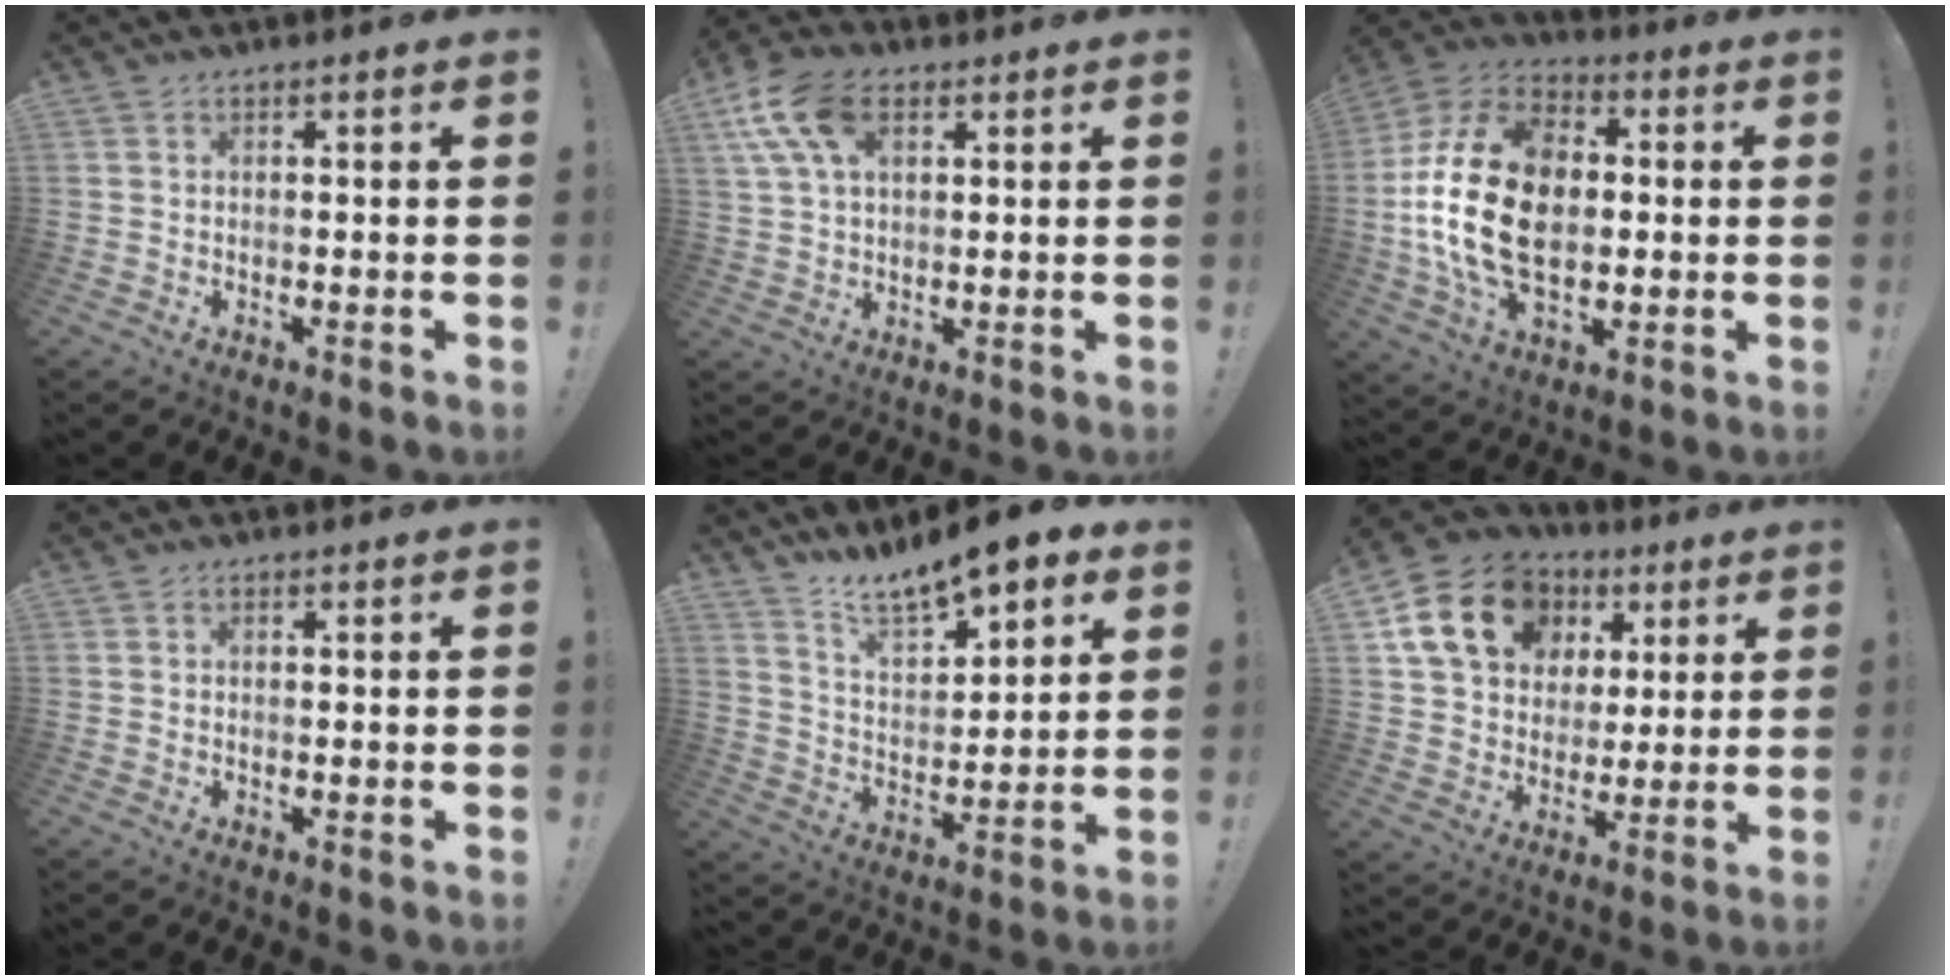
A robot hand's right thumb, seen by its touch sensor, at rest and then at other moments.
{"total": 12.9, "force": [5.3, 7.6, 9.0], "torque": [-0.173, -0.003, 0.100]}
{"total": 24.7, "force": [-0.8, 16.3, 18.5], "torque": [-0.342, 0.018, -0.009]}
{"total": 0.0}
{"total": 12.2, "force": [10.6, 3.4, 5.0], "torque": [-0.096, -0.085, 0.186]}
{"total": 18.8, "force": [7.6, 14.2, 9.7], "torque": [-0.144, -0.019, 0.155]}